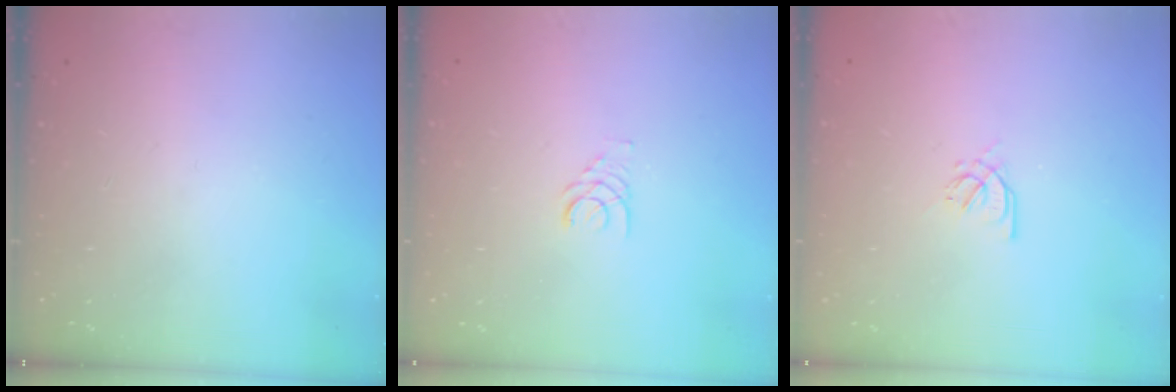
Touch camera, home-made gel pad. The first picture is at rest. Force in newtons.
{"total": 1.7, "press": 1.7, "slide": 0.2}
{"total": 2.4, "press": 2.4, "slide": 0.5}